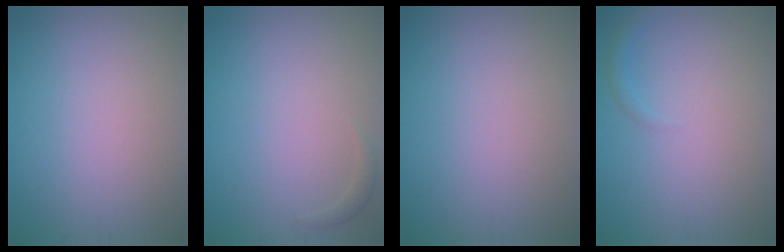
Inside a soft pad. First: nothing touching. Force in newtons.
{"total": 0.7, "press": 0.7, "slide": 0.1}
{"total": 0.0}
{"total": 0.9, "press": 0.9, "slide": 0.1}